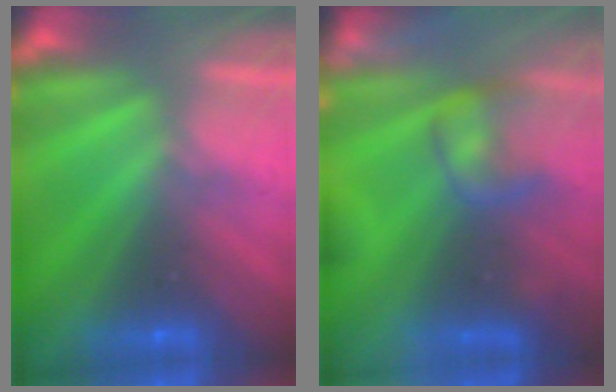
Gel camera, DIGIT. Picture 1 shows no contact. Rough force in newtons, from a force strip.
{"total": 8.5}